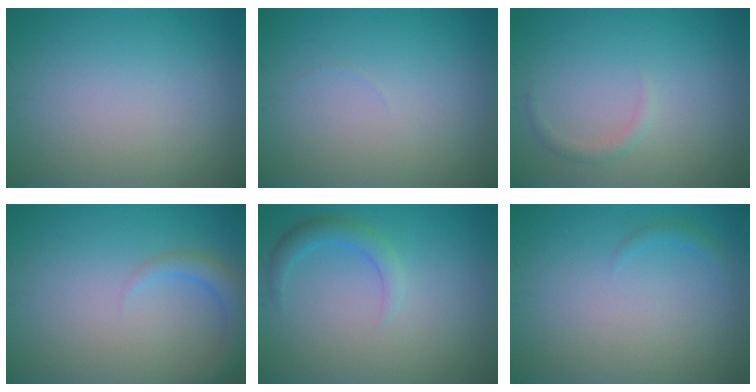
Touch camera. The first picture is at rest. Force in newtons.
{"total": 0.0}
{"total": 0.9, "press": 0.9, "slide": 0.0}
{"total": 2.4, "press": 2.4, "slide": 0.2}
{"total": 2.1, "press": 2.1, "slide": 0.1}
{"total": 0.7, "press": 0.7, "slide": 0.1}